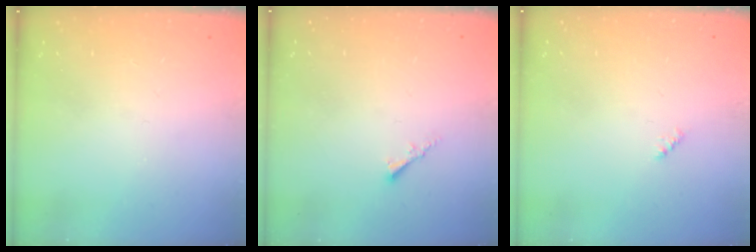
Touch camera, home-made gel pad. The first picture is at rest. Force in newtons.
{"total": 1.7, "press": 1.6, "slide": 0.4}
{"total": 2.4, "press": 2.4, "slide": 0.5}